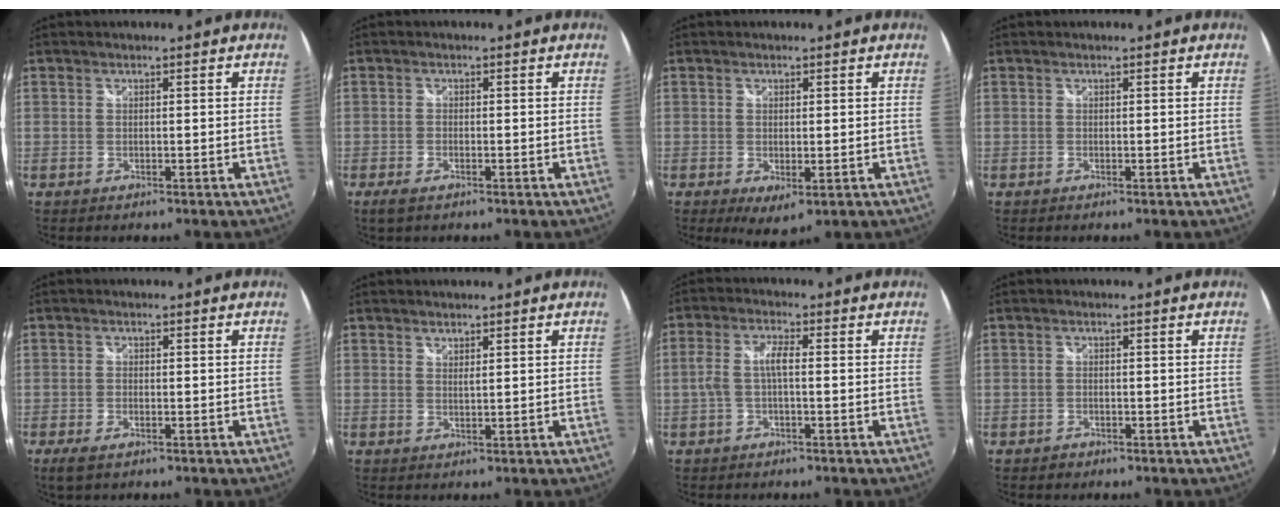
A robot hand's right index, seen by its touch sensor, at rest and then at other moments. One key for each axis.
{"total": 2.7, "fx": -1.7, "fy": 1.1, "fz": 1.7, "tx": -0.041, "ty": -0.007, "tz": -0.034}
{"total": 3.9, "fx": -0.9, "fy": 1.9, "fz": 3.3, "tx": -0.058, "ty": -0.017, "tz": -0.008}
{"total": 0.0}
{"total": 3.3, "fx": -2.0, "fy": 1.4, "fz": 2.2, "tx": -0.052, "ty": -0.009, "tz": -0.038}
{"total": 1.2, "fx": 1.1, "fy": 0.2, "fz": 0.4, "tx": -0.005, "ty": 0.000, "tz": 0.018}
{"total": 4.2, "fx": -0.8, "fy": 0.9, "fz": 4.1, "tx": -0.087, "ty": 0.007, "tz": -0.012}
{"total": 1.4, "fx": -1.0, "fy": 1.0, "fz": 0.3, "tx": -0.008, "ty": -0.001, "tz": -0.015}